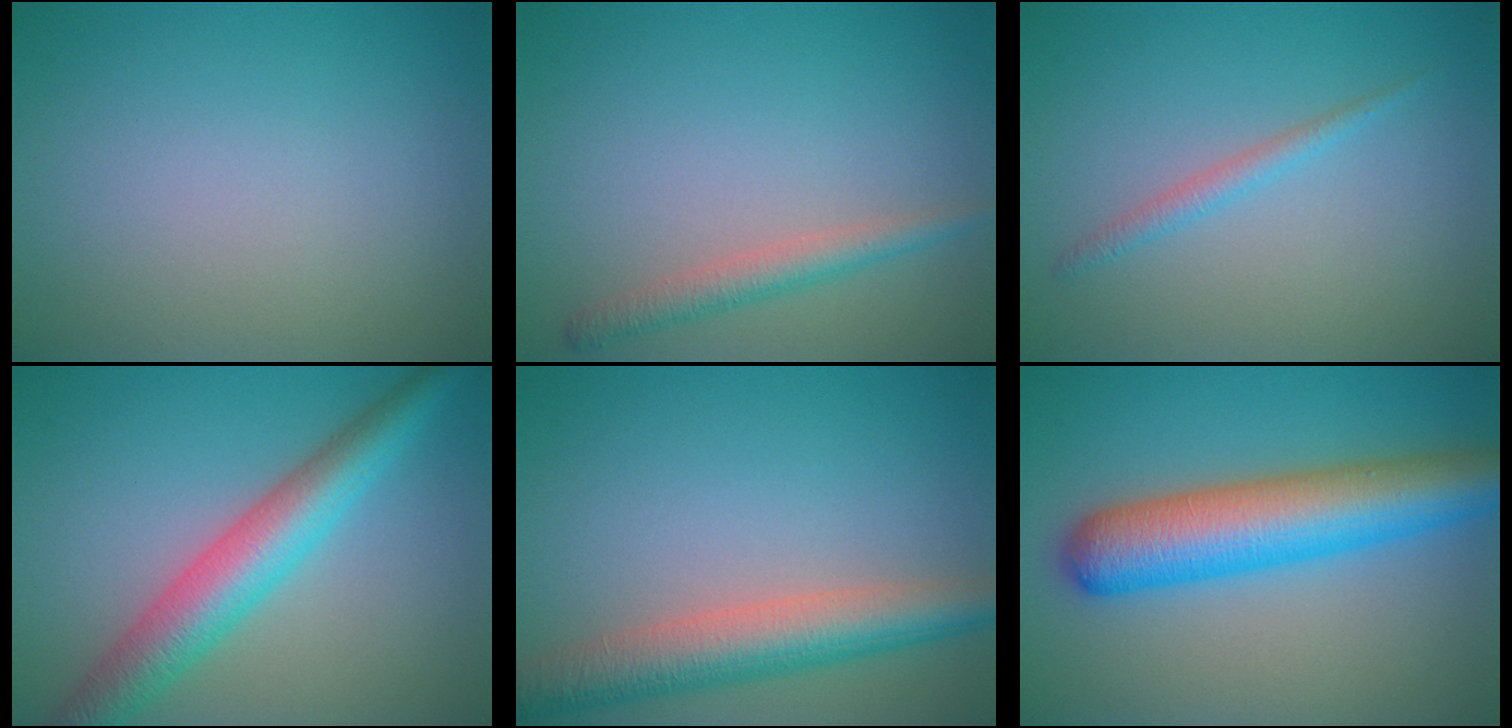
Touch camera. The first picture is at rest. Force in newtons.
{"total": 2.3, "press": 2.3, "slide": 0.1}
{"total": 1.4, "press": 1.4, "slide": 0.0}
{"total": 6.4, "press": 6.4, "slide": 0.2}
{"total": 6.1, "press": 6.1, "slide": 0.4}
{"total": 8.8, "press": 8.8, "slide": 0.2}